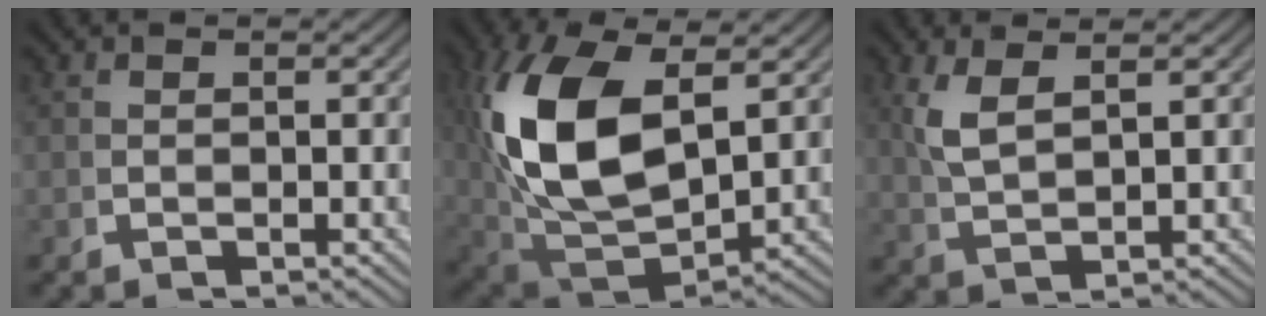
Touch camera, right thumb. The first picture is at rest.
{"total": 13.7, "force": [0.9, 8.5, 10.8], "torque": [-0.267, -0.046, 0.045]}
{"total": 3.5, "force": [2.1, 0.9, 2.6], "torque": [-0.061, -0.002, 0.056]}